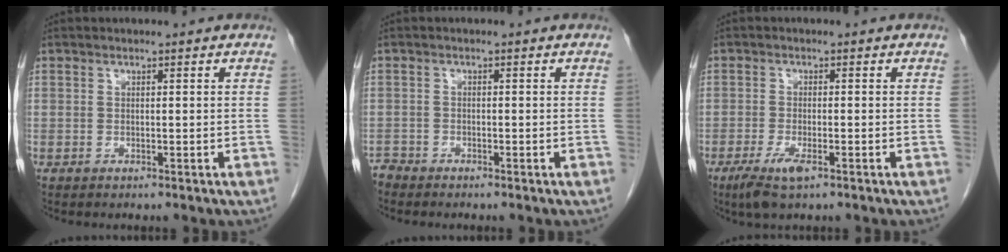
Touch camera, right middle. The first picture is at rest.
{"total": 1.3, "force": [-1.2, 0.0, -0.3], "torque": [0.005, -0.004, -0.026]}
{"total": 4.3, "force": [-2.5, 0.9, 3.4], "torque": [-0.076, -0.010, -0.043]}